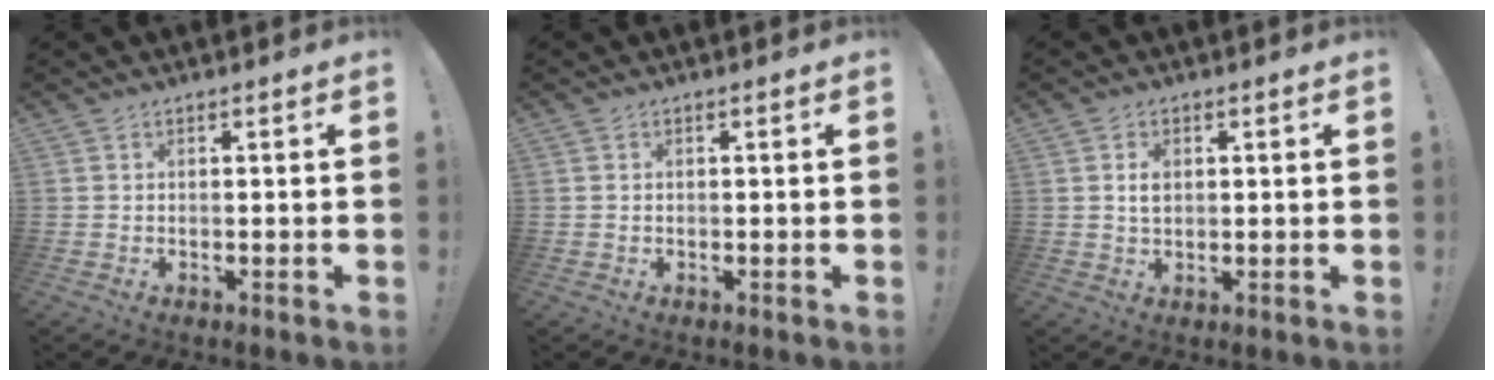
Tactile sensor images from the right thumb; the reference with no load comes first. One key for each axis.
{"total": 0.6, "fx": 0.1, "fy": 0.5, "fz": 0.1, "tx": -0.008, "ty": 0.006, "tz": 0.002}
{"total": 3.1, "fx": 0.6, "fy": 2.1, "fz": 2.2, "tx": -0.024, "ty": -0.004, "tz": 0.006}